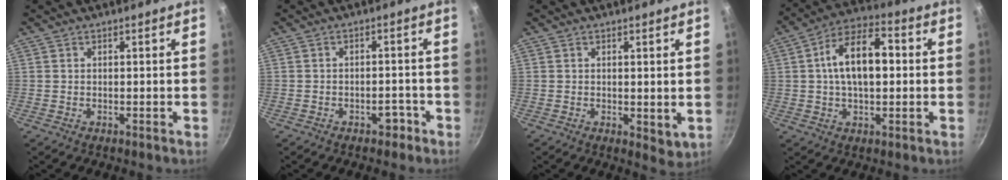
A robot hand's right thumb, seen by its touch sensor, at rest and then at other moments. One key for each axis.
{"total": 2.8, "fx": -1.8, "fy": 1.7, "fz": 1.2, "tx": -0.003, "ty": 0.019, "tz": -0.021}
{"total": 2.9, "fx": 0.2, "fy": 1.3, "fz": 2.6, "tx": -0.035, "ty": -0.012, "tz": 0.007}
{"total": 13.2, "fx": 1.3, "fy": 6.9, "fz": 11.2, "tx": -0.186, "ty": 0.026, "tz": 0.015}